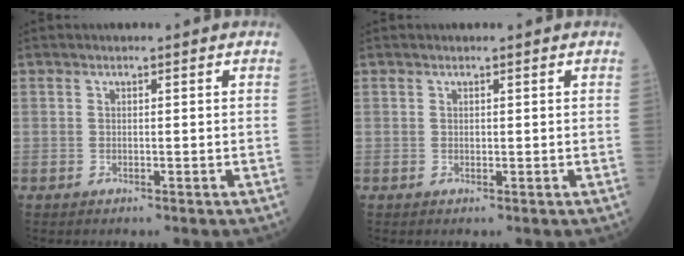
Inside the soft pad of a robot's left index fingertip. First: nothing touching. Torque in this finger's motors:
{"motor_torque": [0.30, -0.22, -0.02, -0.01]}